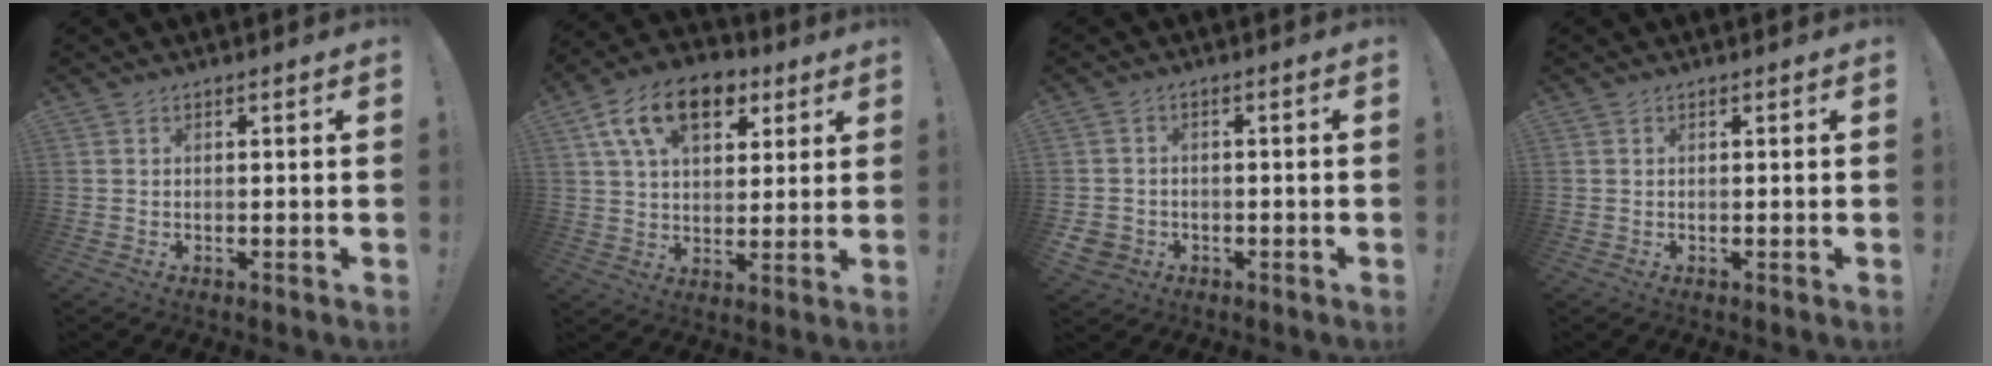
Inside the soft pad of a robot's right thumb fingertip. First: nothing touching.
{"total": 16.3, "force": [7.7, 9.9, 10.4], "torque": [-0.172, -0.021, 0.142]}
{"total": 3.5, "force": [-1.2, 3.1, 1.2], "torque": [-0.026, -0.002, -0.024]}
{"total": 0.0}